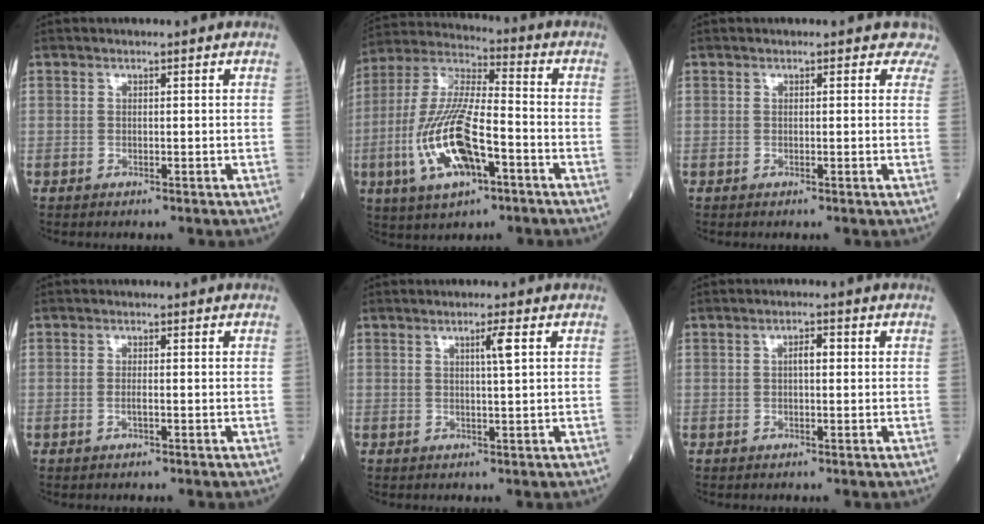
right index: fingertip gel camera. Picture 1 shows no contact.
{"total": 15.8, "force": [-5.0, 4.6, 14.3], "torque": [-0.304, -0.006, -0.091]}
{"total": 1.8, "force": [1.4, 1.2, 0.2], "torque": [0.019, -0.004, -0.005]}
{"total": 1.2, "force": [-0.3, 0.2, 1.1], "torque": [-0.025, -0.001, -0.007]}
{"total": 2.5, "force": [0.9, -0.4, 2.3], "torque": [-0.040, -0.002, 0.015]}
{"total": 1.9, "force": [0.2, 0.7, 1.8], "torque": [-0.029, 0.004, 0.001]}